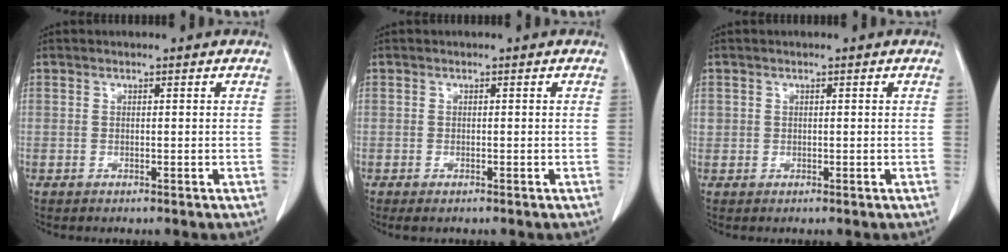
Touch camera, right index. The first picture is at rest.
{"total": 1.0, "force": [-0.7, 0.3, 0.6], "torque": [-0.012, -0.003, -0.007]}
{"total": 0.7, "force": [0.1, 0.7, 0.0], "torque": [0.009, 0.004, 0.002]}